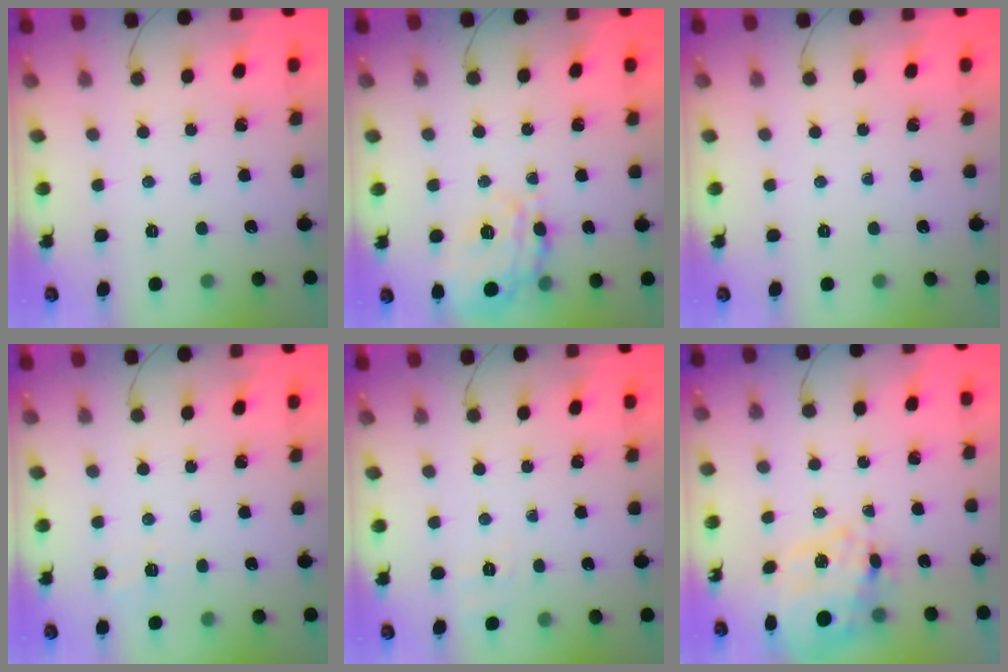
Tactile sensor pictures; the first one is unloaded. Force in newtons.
{"total": 16.7, "press": 16.7, "slide": 1.4}
{"total": 0.0}
{"total": 2.7, "press": 2.3, "slide": 1.5}
{"total": 2.0, "press": 0.8, "slide": 1.8}
{"total": 16.5, "press": 16.2, "slide": 3.3}